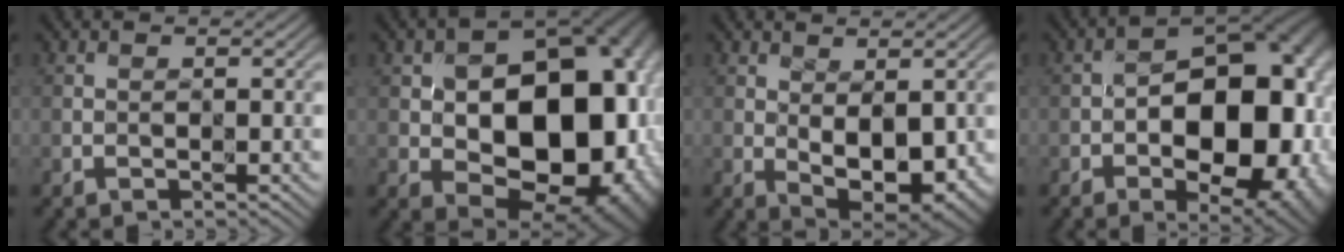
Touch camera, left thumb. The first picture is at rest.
{"total": 19.2, "force": [-0.1, 12.8, 14.3], "torque": [-0.139, -0.015, 0.025]}
{"total": 7.5, "force": [-0.9, 3.7, 6.4], "torque": [-0.113, -0.020, -0.003]}
{"total": 18.6, "force": [-3.0, 10.7, 14.9], "torque": [-0.165, -0.014, -0.031]}